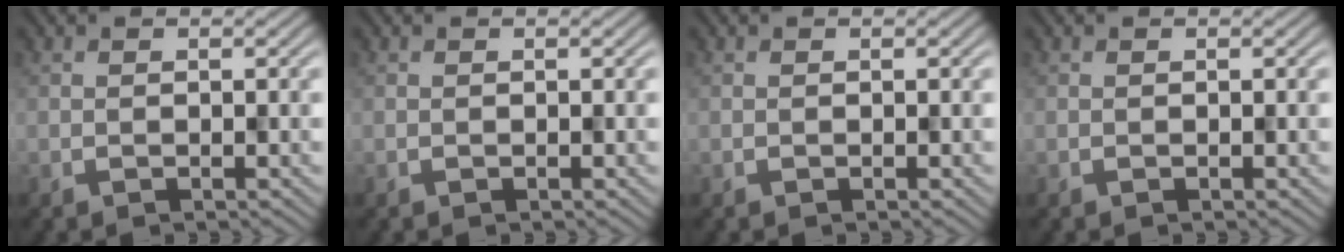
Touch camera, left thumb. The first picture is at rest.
{"total": 0.0}
{"total": 0.0}
{"total": 0.0}